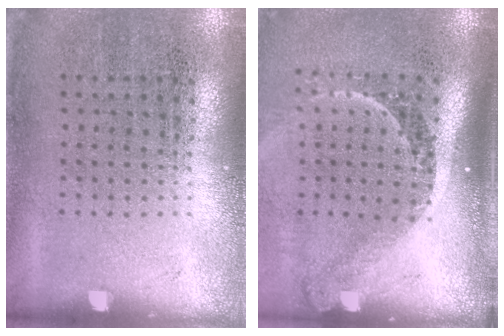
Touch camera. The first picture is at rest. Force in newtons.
{"total": 2.3, "press": 1.5, "slide": 1.7}